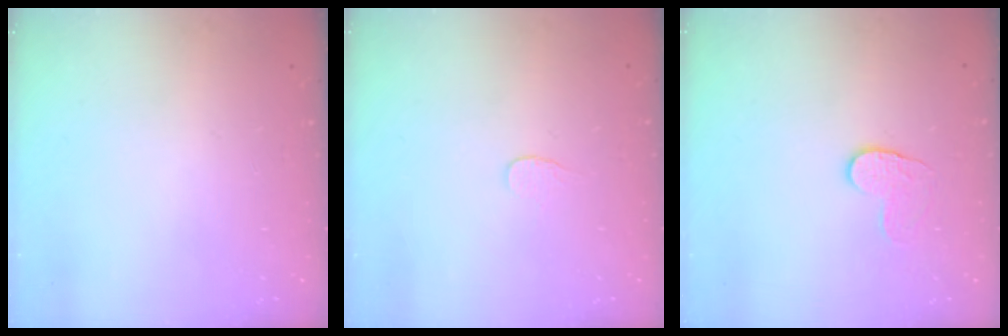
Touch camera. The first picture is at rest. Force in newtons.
{"total": 3.3, "press": 3.3, "slide": 0.4}
{"total": 5.0, "press": 4.9, "slide": 0.5}